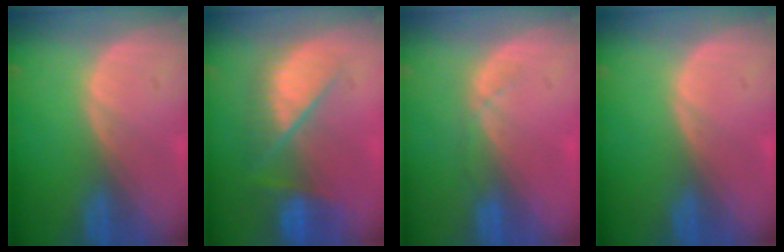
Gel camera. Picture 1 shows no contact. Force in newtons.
{"total": 8.8, "press": 8.0, "slide": 3.8}
{"total": 2.1, "press": 1.9, "slide": 0.9}
{"total": 0.0}